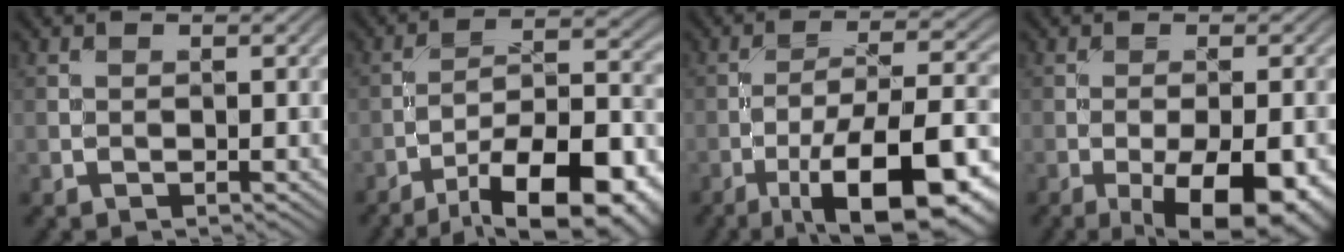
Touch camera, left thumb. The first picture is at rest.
{"total": 17.3, "force": [-11.2, 5.6, 12.0], "torque": [-0.165, -0.010, -0.168]}
{"total": 16.1, "force": [-8.3, 5.1, 12.8], "torque": [-0.196, 0.000, -0.127]}
{"total": 11.2, "force": [-5.1, 4.0, 9.1], "torque": [-0.139, -0.011, -0.059]}